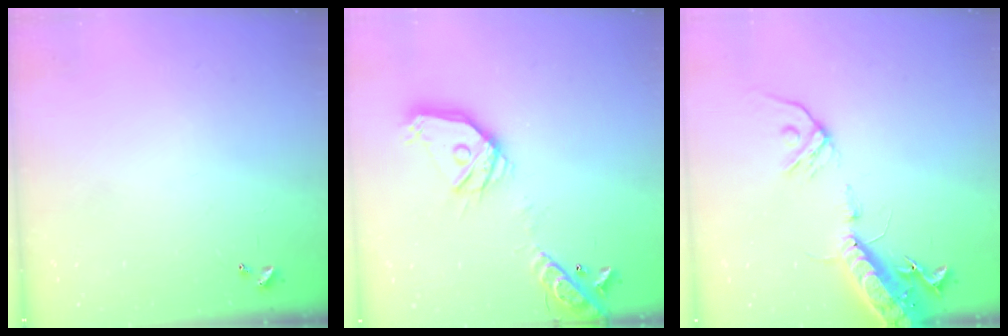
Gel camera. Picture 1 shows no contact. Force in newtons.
{"total": 18.8, "press": 18.6, "slide": 3.0}
{"total": 16.2, "press": 15.8, "slide": 3.4}